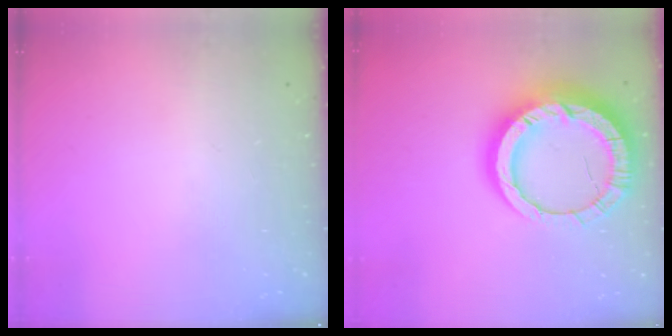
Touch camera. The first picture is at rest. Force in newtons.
{"total": 19.3, "press": 19.2, "slide": 1.9}